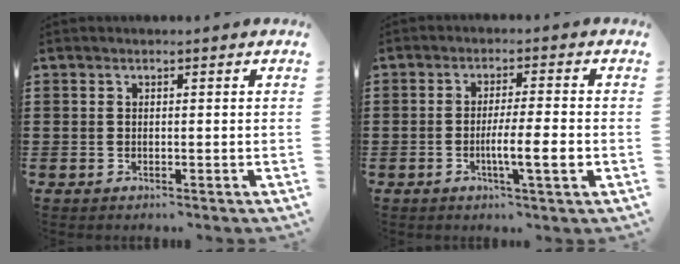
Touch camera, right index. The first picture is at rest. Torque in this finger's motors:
{"motor_torque": [1.46, -0.23, 0.57, 0.15]}